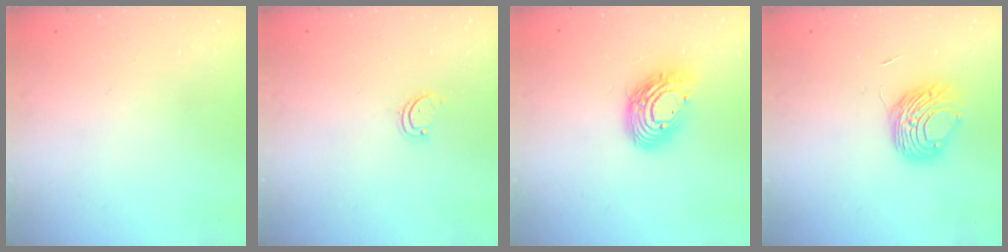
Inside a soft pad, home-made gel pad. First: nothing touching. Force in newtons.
{"total": 1.7, "press": 1.7, "slide": 0.3}
{"total": 13.7, "press": 13.7, "slide": 1.2}
{"total": 9.2, "press": 9.2, "slide": 0.5}